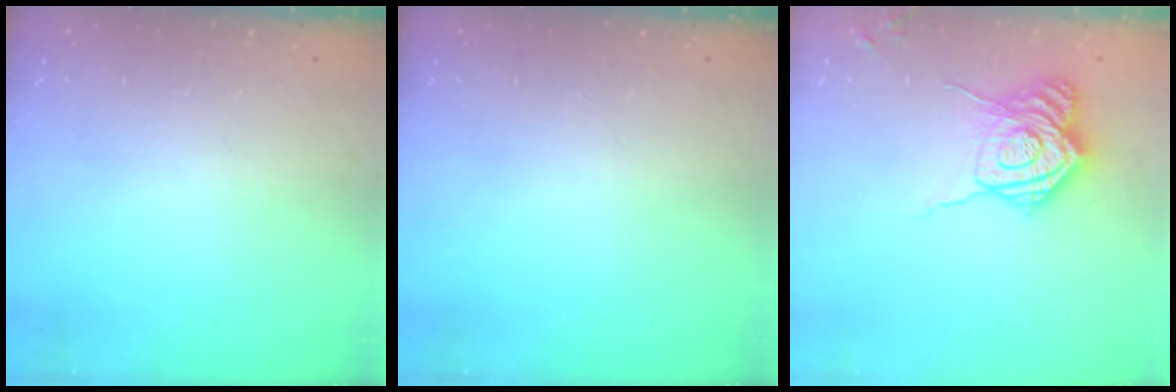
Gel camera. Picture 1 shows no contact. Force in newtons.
{"total": 0.0}
{"total": 16.2, "press": 16.2, "slide": 0.5}